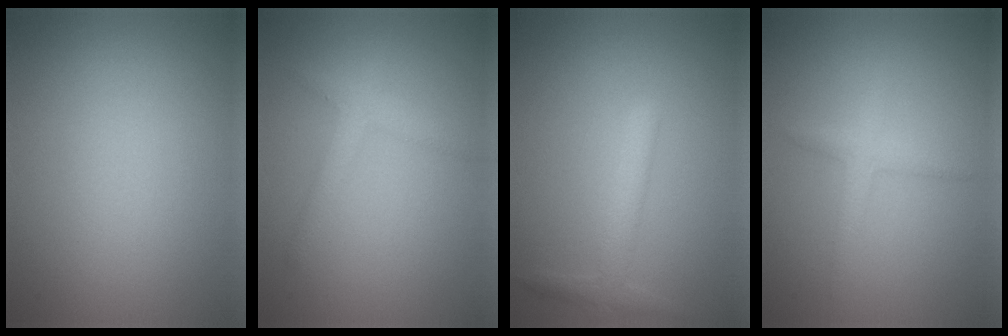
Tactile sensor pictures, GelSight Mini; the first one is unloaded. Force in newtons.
{"total": 2.1, "press": 2.1, "slide": 0.1}
{"total": 2.3, "press": 2.3, "slide": 0.0}
{"total": 1.8, "press": 1.8, "slide": 0.1}